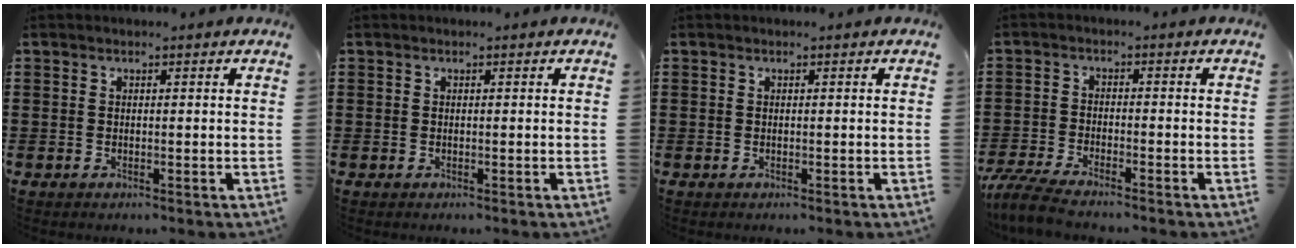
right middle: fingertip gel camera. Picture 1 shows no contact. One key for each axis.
{"total": 0.0}
{"total": 0.0}
{"total": 4.4, "fx": -4.1, "fy": 0.2, "fz": 1.7, "tx": -0.056, "ty": -0.014, "tz": -0.087}